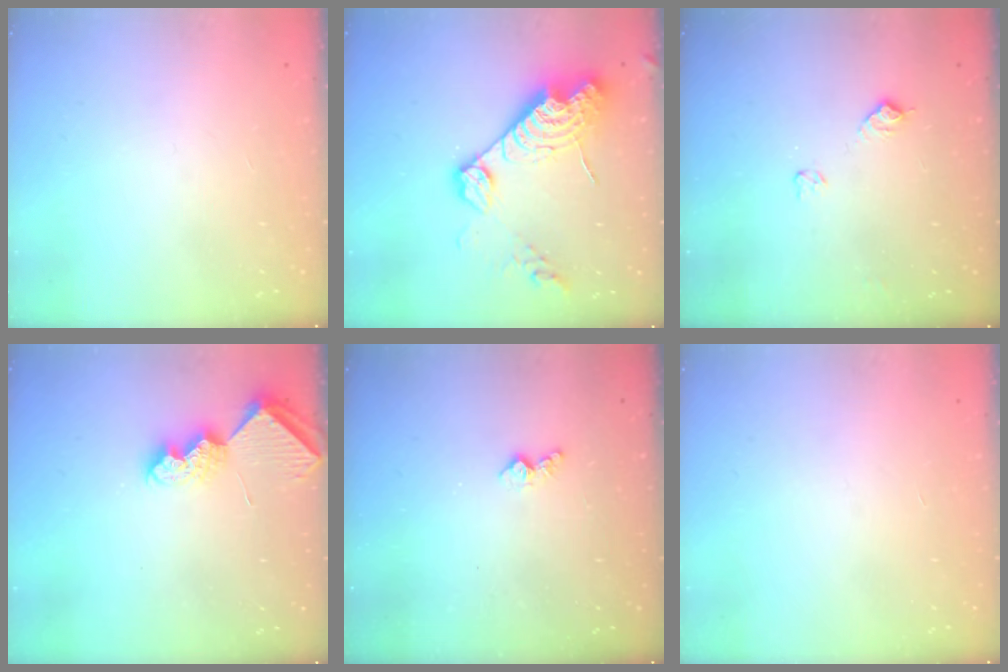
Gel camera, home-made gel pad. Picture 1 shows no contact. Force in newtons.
{"total": 17.0, "press": 16.9, "slide": 2.0}
{"total": 7.1, "press": 7.0, "slide": 0.8}
{"total": 7.0, "press": 7.0, "slide": 0.4}
{"total": 4.0, "press": 4.0, "slide": 0.5}
{"total": 0.0}